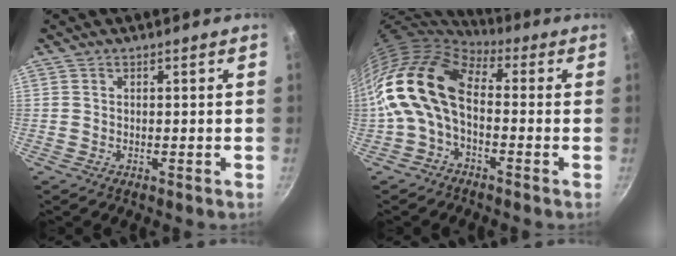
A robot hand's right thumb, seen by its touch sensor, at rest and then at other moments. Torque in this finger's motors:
{"motor_torque": [-0.48, 1.80, 1.95, -0.81, 0.41]}